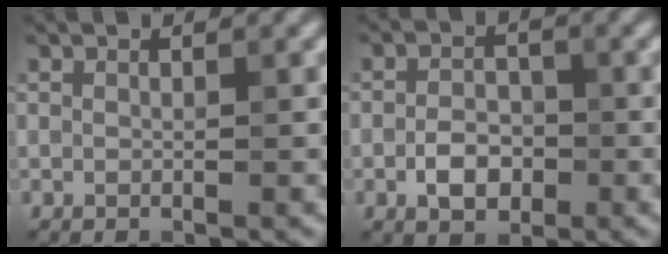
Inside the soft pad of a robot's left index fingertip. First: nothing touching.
{"total": 3.1, "force": [-1.2, 2.1, 2.0], "torque": [-0.030, 0.006, -0.025]}